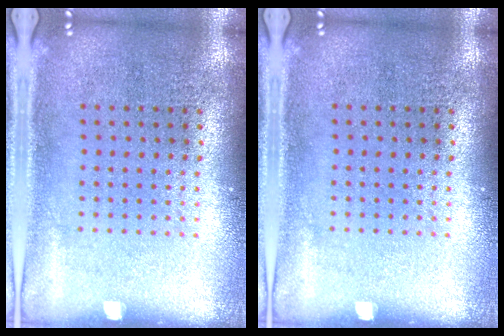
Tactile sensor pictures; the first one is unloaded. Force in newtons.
{"total": 0.0}